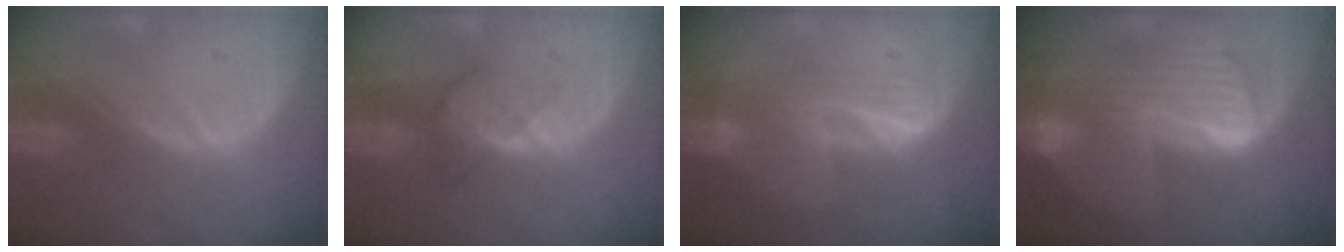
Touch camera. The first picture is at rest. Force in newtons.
{"total": 3.7, "press": 3.4, "slide": 1.5}
{"total": 5.8, "press": 5.5, "slide": 2.0}
{"total": 10.4, "press": 10.4, "slide": 1.0}